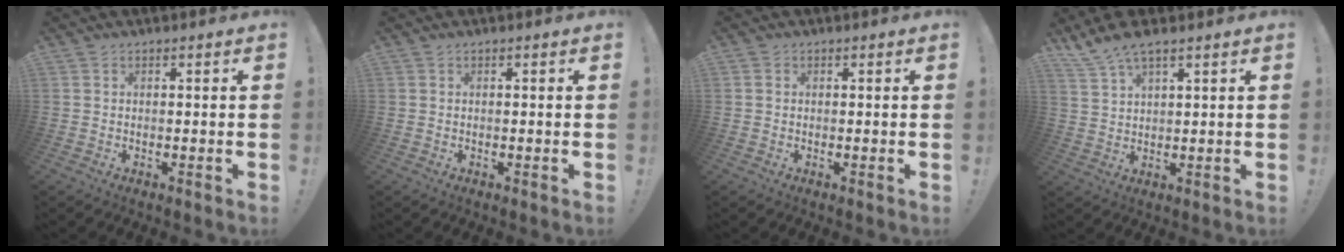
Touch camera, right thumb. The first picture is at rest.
{"total": 0.0}
{"total": 0.7, "force": [0.1, 0.7, 0.2], "torque": [-0.006, 0.005, 0.003]}
{"total": 6.5, "force": [5.3, 1.2, 3.6], "torque": [-0.074, -0.025, 0.099]}